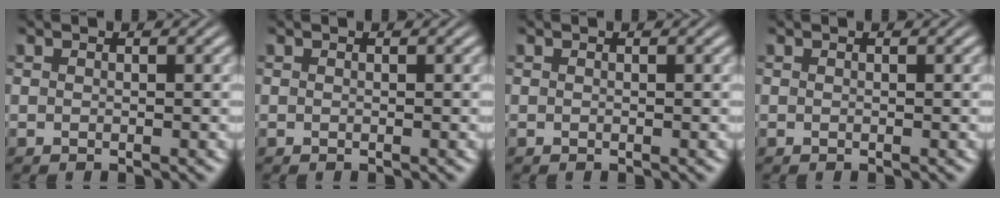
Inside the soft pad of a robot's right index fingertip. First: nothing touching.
{"total": 0.0}
{"total": 0.0}
{"total": 0.0}